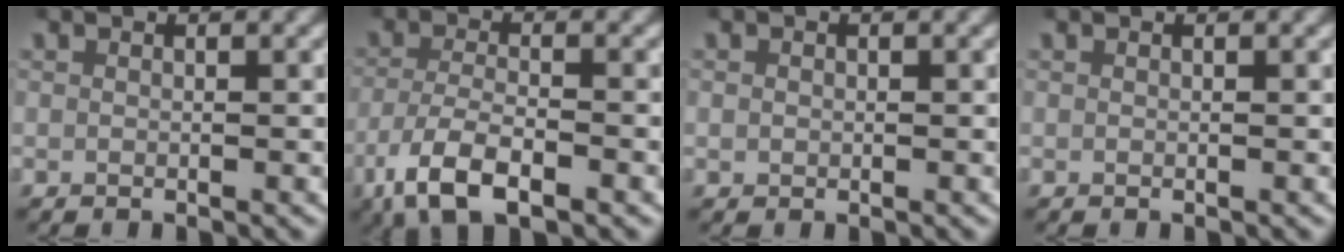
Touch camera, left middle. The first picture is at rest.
{"total": 5.3, "force": [-2.9, 2.2, 3.9], "torque": [-0.082, -0.012, -0.043]}
{"total": 0.8, "force": [-0.1, 0.8, 0.2], "torque": [-0.011, -0.003, 0.000]}
{"total": 0.0}